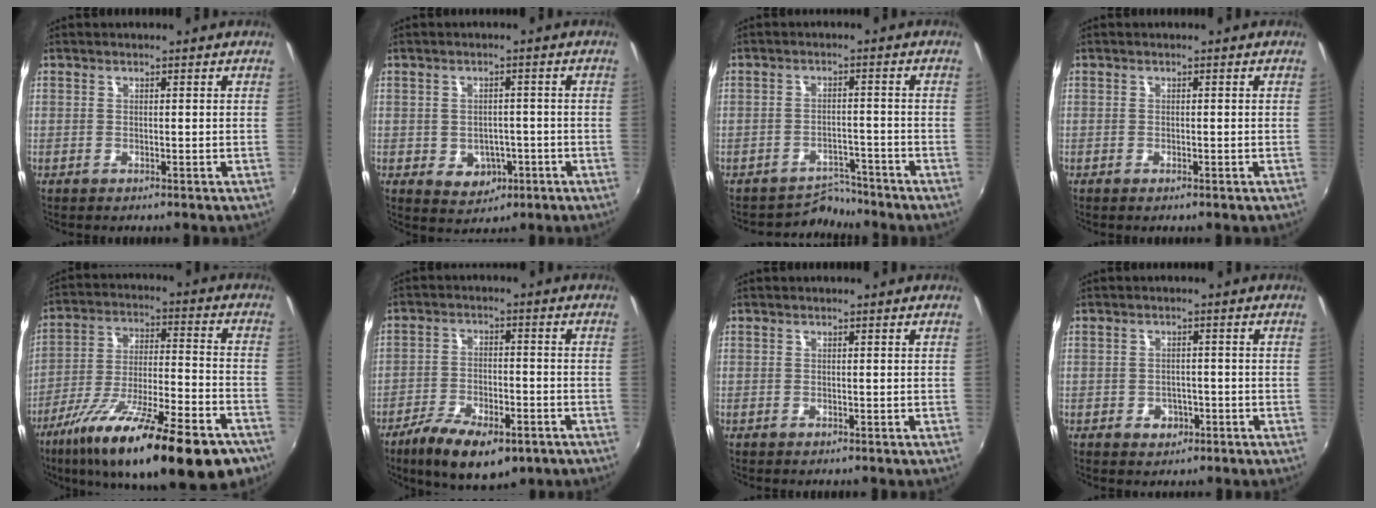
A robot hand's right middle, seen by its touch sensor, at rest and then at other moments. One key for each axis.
{"total": 5.8, "fx": -1.9, "fy": 4.8, "fz": 2.6, "tx": -0.056, "ty": 0.001, "tz": -0.012}
{"total": 4.6, "fx": -4.3, "fy": 1.1, "fz": -1.1, "tx": 0.015, "ty": 0.010, "tz": -0.068}
{"total": 0.6, "fx": -0.4, "fy": 0.3, "fz": 0.3, "tx": -0.006, "ty": -0.004, "tz": -0.009}
{"total": 27.3, "fx": -18.3, "fy": 6.4, "fz": 19.3, "tx": -0.324, "ty": -0.066, "tz": -0.280}
{"total": 13.9, "fx": -8.9, "fy": 5.5, "fz": 9.2, "tx": -0.186, "ty": -0.032, "tz": -0.141}
{"total": 0.0}
{"total": 3.4, "fx": -1.4, "fy": 2.8, "fz": 1.2, "tx": -0.026, "ty": 0.000, "tz": -0.017}